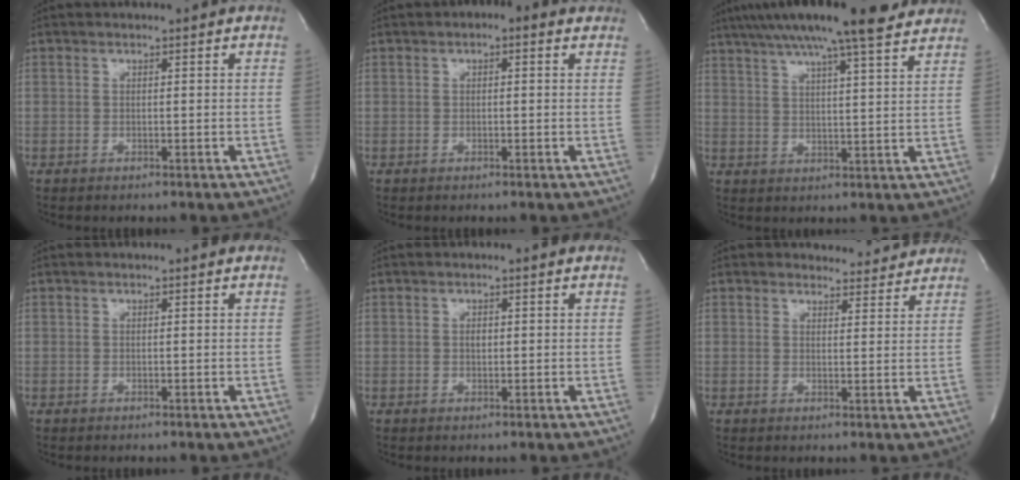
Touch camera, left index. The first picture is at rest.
{"total": 2.5, "force": [1.2, 1.2, 1.8], "torque": [-0.026, 0.015, 0.011]}
{"total": 19.8, "force": [15.9, 1.6, 11.6], "torque": [-0.196, 0.040, 0.221]}
{"total": 0.0}
{"total": 0.8, "force": [0.1, 0.5, 0.6], "torque": [-0.013, 0.000, 0.001]}
{"total": 4.5, "force": [4.3, 1.5, -0.3], "torque": [0.008, -0.003, 0.044]}